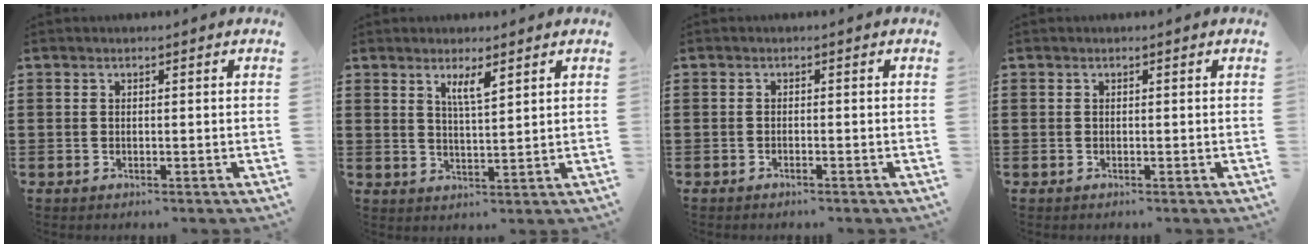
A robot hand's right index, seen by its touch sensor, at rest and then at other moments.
{"total": 3.6, "force": [2.2, 0.7, 2.8], "torque": [-0.059, 0.003, 0.037]}
{"total": 0.6, "force": [-0.5, -0.1, 0.2], "torque": [-0.006, -0.004, -0.010]}
{"total": 0.0}